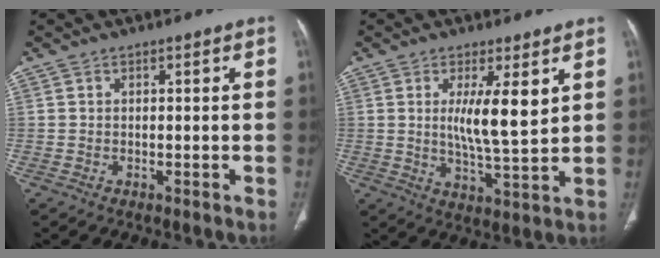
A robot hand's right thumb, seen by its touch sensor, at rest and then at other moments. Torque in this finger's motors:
{"motor_torque": [-0.12, -0.02, 0.53, 0.52, 0.12]}